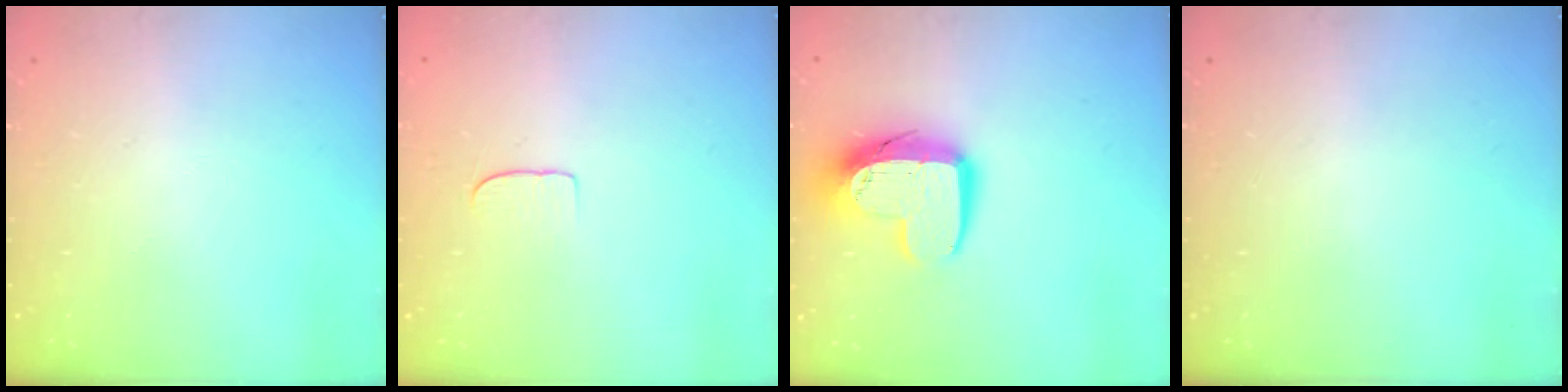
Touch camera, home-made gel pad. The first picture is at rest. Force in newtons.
{"total": 5.0, "press": 4.9, "slide": 0.4}
{"total": 12.4, "press": 12.4, "slide": 1.0}
{"total": 0.0}